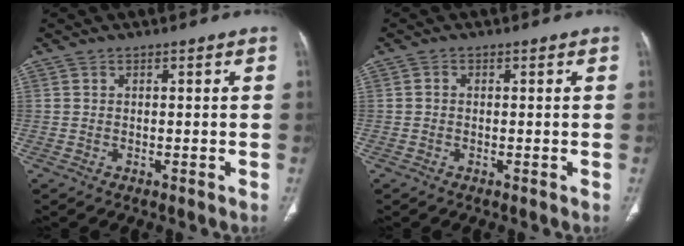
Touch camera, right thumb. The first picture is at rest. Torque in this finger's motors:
{"motor_torque": [-0.01, 0.03, -0.06, -0.06, 0.06]}